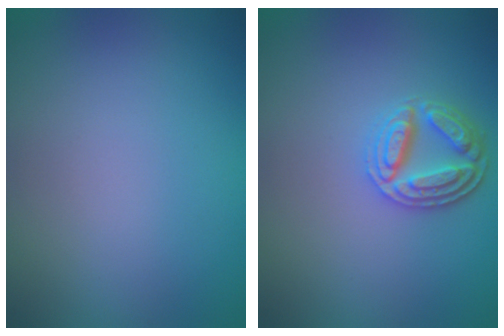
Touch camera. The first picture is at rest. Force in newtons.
{"total": 3.7, "press": 3.3, "slide": 1.7}